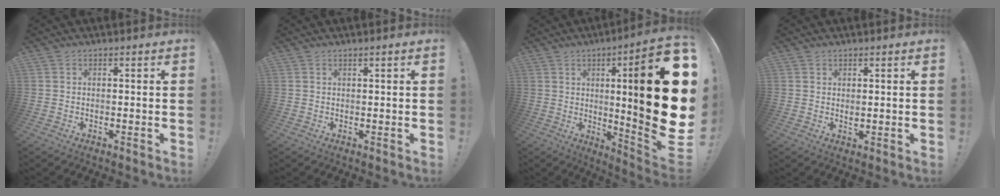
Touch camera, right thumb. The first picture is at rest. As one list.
[{"total": 0.8, "force": [0.5, -0.2, 0.6], "torque": [-0.010, -0.001, 0.007]}, {"total": 26.6, "force": [4.0, 3.9, 26.1], "torque": [-0.382, -0.035, 0.061]}, {"total": 1.4, "force": [0.9, 0.8, 0.7], "torque": [0.000, -0.005, 0.015]}]